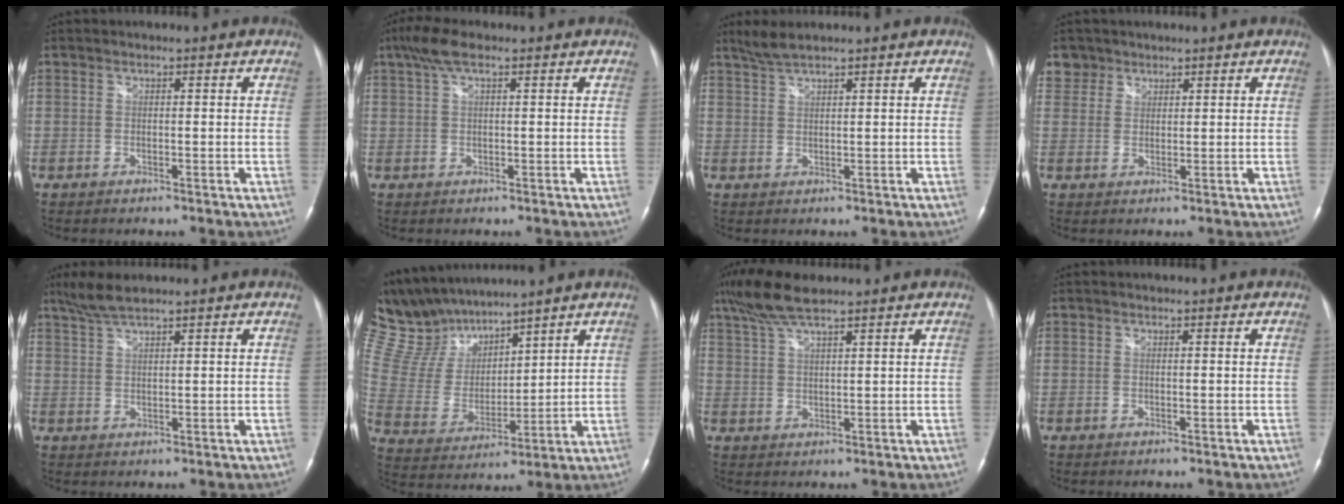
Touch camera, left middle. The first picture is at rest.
{"total": 4.3, "force": [2.6, 1.1, 3.3], "torque": [-0.079, 0.025, 0.050]}
{"total": 2.8, "force": [2.5, -0.1, 1.2], "torque": [-0.037, 0.008, 0.054]}
{"total": 3.4, "force": [2.3, 2.5, -0.4], "torque": [0.018, 0.006, 0.042]}
{"total": 3.9, "force": [3.3, 0.0, 2.1], "torque": [-0.056, 0.010, 0.069]}
{"total": 12.9, "force": [11.7, 3.9, 3.9], "torque": [-0.102, 0.021, 0.240]}
{"total": 7.0, "force": [5.5, 0.7, 4.2], "torque": [-0.096, 0.022, 0.105]}
{"total": 0.0}